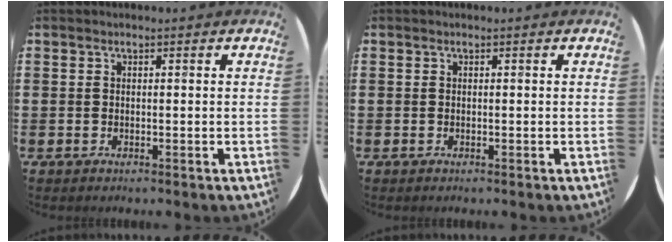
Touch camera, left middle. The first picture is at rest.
{"total": 0.0}